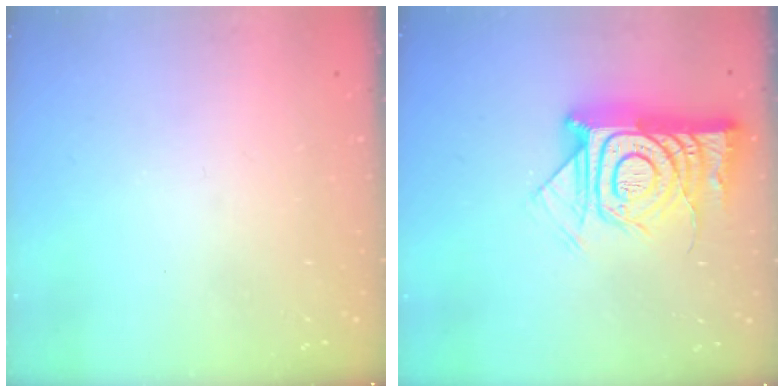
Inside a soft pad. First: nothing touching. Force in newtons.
{"total": 16.9, "press": 16.9, "slide": 1.2}